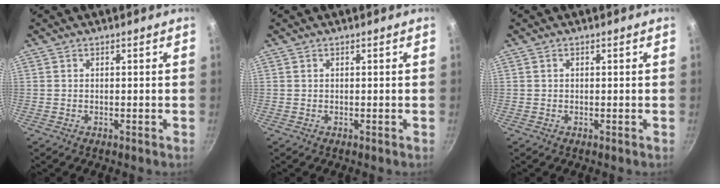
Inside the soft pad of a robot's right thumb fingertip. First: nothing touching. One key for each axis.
{"total": 0.0}
{"total": 0.0}